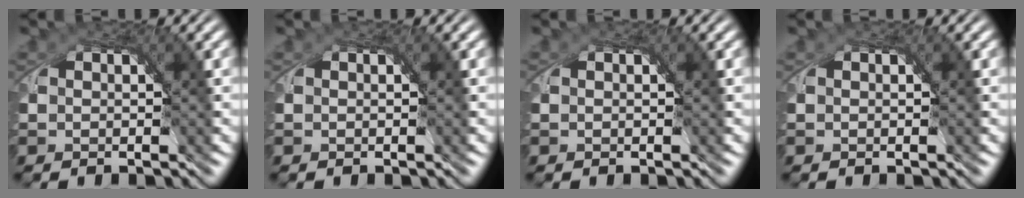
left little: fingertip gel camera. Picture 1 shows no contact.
{"total": 0.0}
{"total": 0.0}
{"total": 0.0}